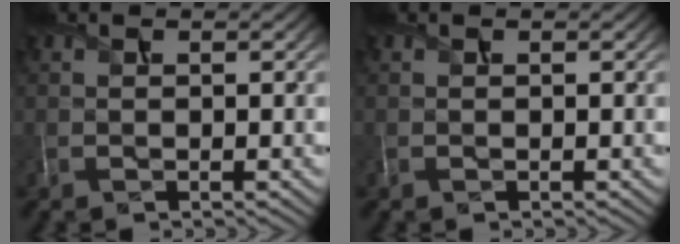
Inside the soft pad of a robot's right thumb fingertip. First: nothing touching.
{"total": 0.0}